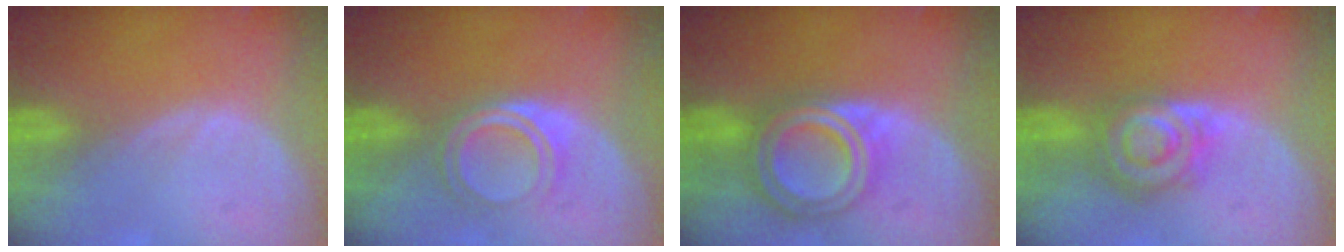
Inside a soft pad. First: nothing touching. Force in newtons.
{"total": 5.2, "press": 4.4, "slide": 2.7}
{"total": 7.8, "press": 7.8, "slide": 0.5}
{"total": 7.6, "press": 6.9, "slide": 3.2}